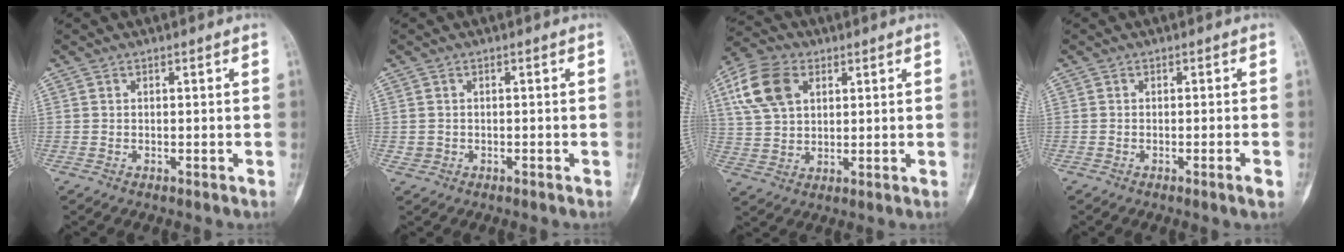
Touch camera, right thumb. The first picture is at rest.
{"total": 1.0, "force": [-0.2, 1.0, 0.2], "torque": [-0.002, 0.004, -0.001]}
{"total": 11.9, "force": [4.4, 7.8, 7.8], "torque": [-0.146, 0.003, 0.083]}
{"total": 2.0, "force": [-1.0, -0.1, 1.7], "torque": [-0.029, -0.005, -0.016]}